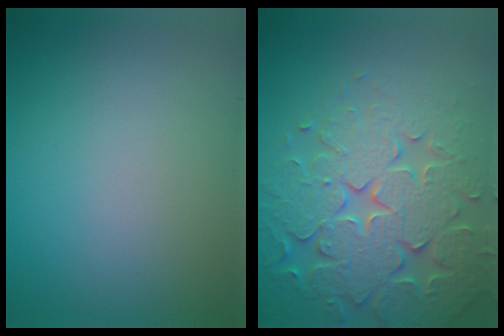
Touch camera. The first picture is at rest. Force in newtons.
{"total": 7.8, "press": 7.6, "slide": 1.6}